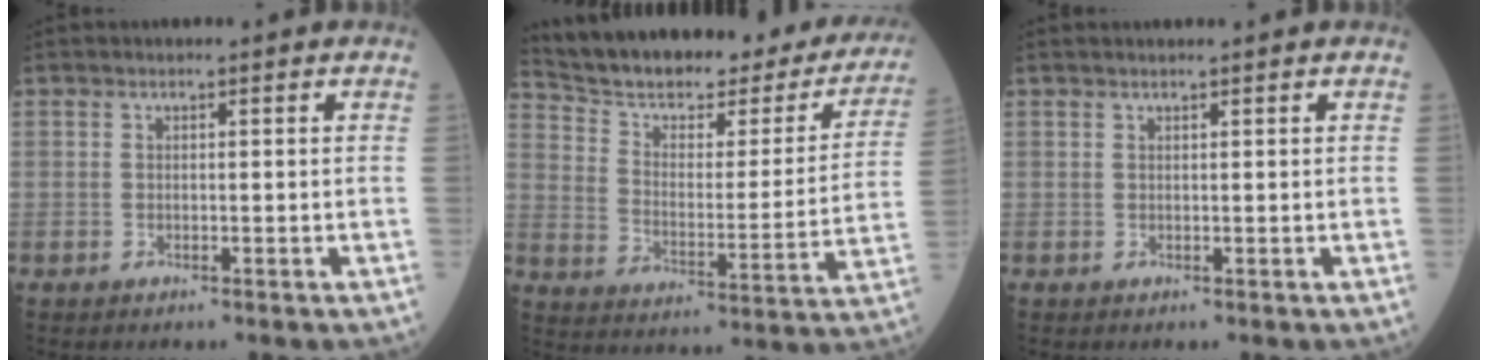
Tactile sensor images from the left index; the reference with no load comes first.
{"total": 27.7, "force": [24.2, 7.6, 11.1], "torque": [-0.173, -0.039, 0.316]}
{"total": 1.1, "force": [0.9, -0.2, 0.5], "torque": [-0.005, 0.011, 0.017]}